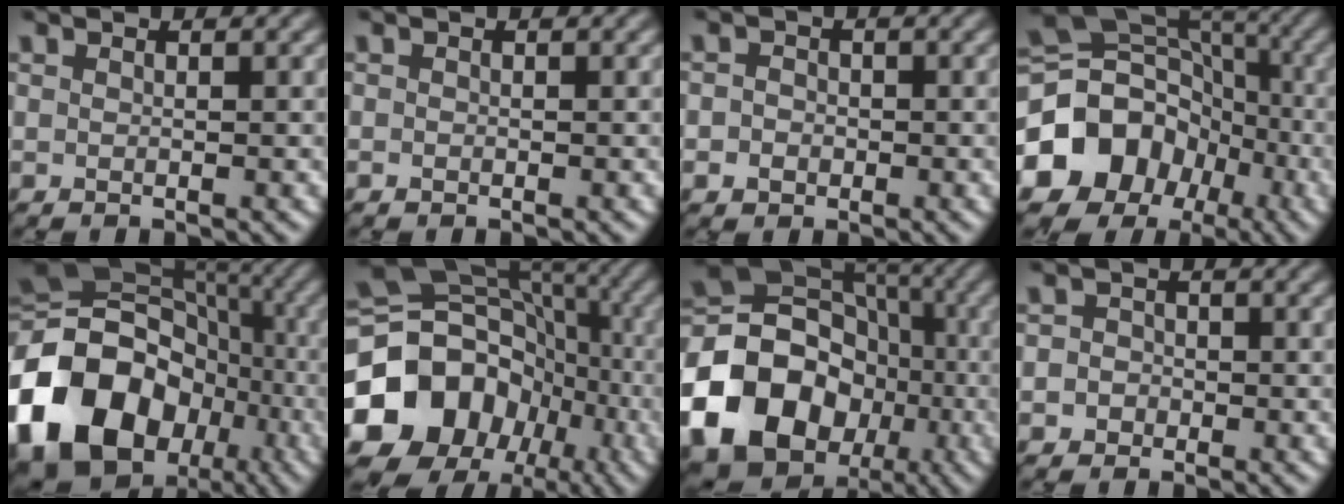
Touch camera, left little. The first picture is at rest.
{"total": 0.0}
{"total": 1.9, "force": [-0.3, 1.7, 0.8], "torque": [0.004, 0.005, -0.015]}
{"total": 14.0, "force": [-4.8, 12.0, 5.3], "torque": [-0.119, -0.009, -0.104]}
{"total": 22.7, "force": [-8.0, 18.0, 11.2], "torque": [-0.226, -0.026, -0.153]}
{"total": 19.3, "force": [-6.1, 16.5, 7.9], "torque": [-0.172, -0.021, -0.115]}
{"total": 22.1, "force": [-7.9, 18.6, 9.0], "torque": [-0.182, -0.030, -0.152]}
{"total": 2.2, "force": [-0.4, 2.0, 0.6], "torque": [0.015, 0.011, -0.026]}